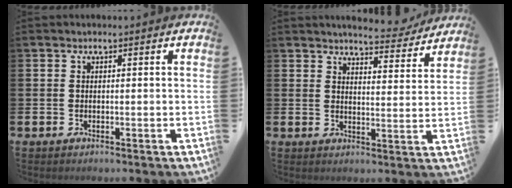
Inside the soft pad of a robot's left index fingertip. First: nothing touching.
{"total": 4.9, "force": [4.8, 0.7, 0.8], "torque": [-0.013, -0.035, 0.081]}